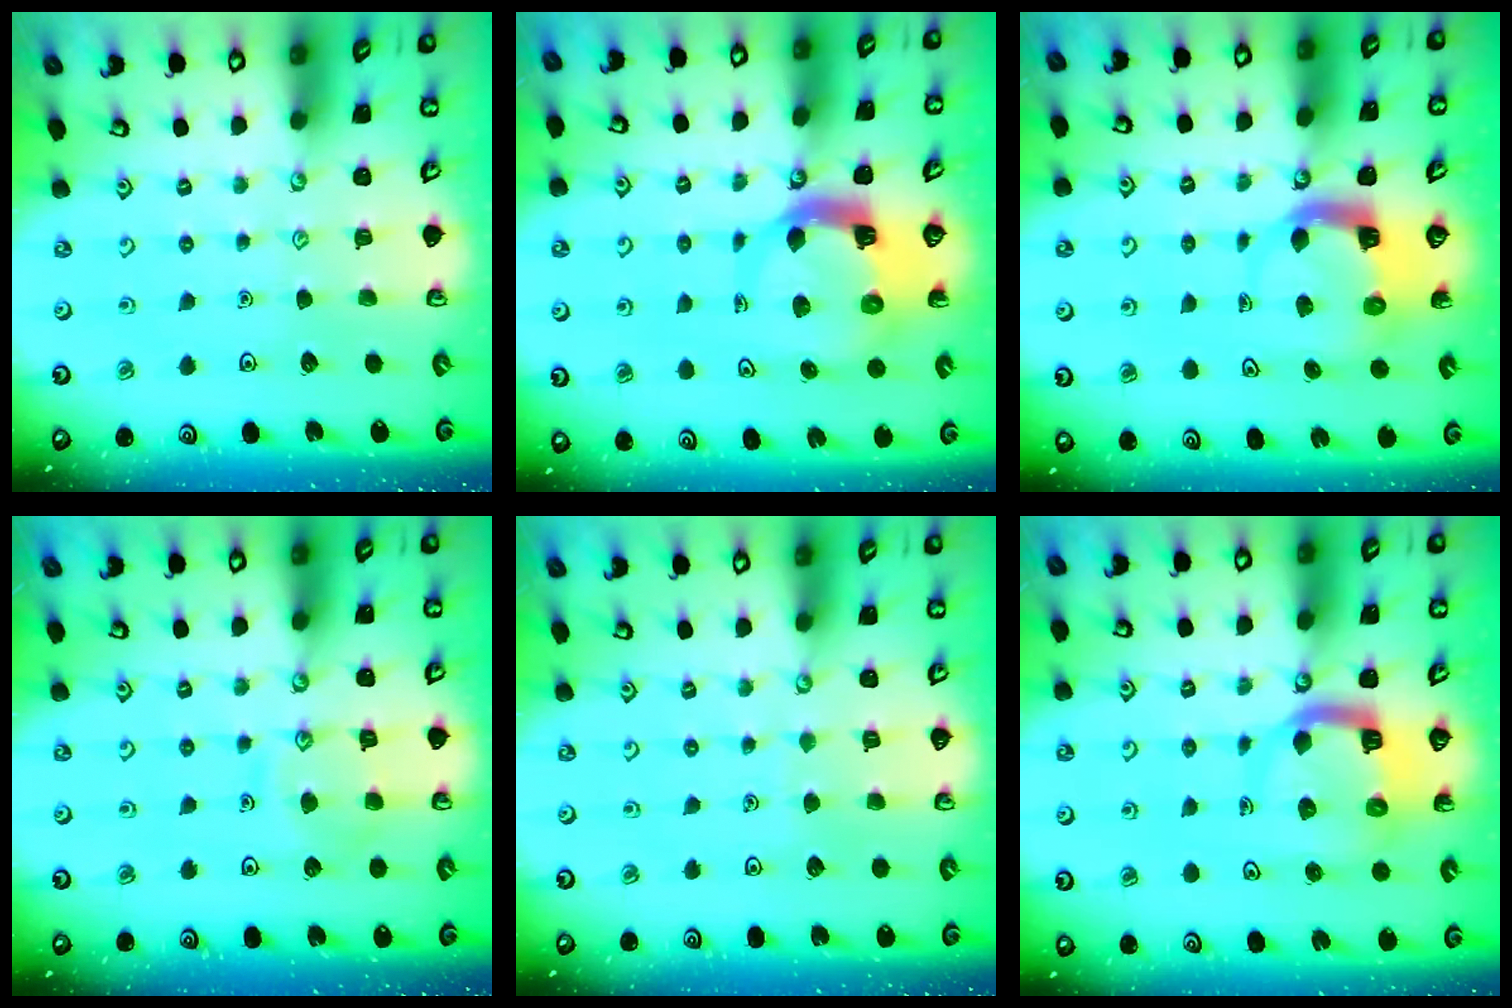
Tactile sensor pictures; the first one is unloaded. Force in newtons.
{"total": 7.1, "press": 7.1, "slide": 1.0}
{"total": 4.8, "press": 4.7, "slide": 0.4}
{"total": 9.4, "press": 9.4, "slide": 0.8}
{"total": 2.7, "press": 2.7, "slide": 0.2}
{"total": 9.5, "press": 9.4, "slide": 1.3}